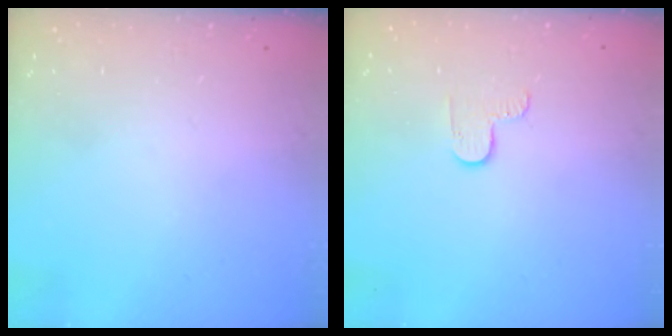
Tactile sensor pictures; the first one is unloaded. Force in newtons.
{"total": 3.1, "press": 3.1, "slide": 0.4}